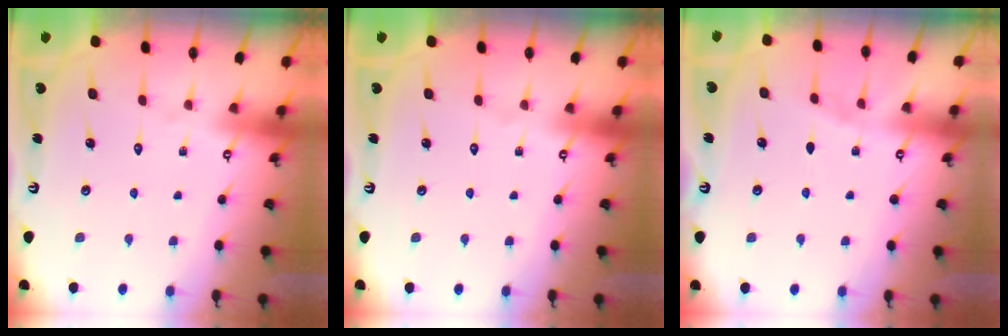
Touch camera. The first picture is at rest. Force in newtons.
{"total": 0.0}
{"total": 2.8, "press": 2.7, "slide": 0.3}